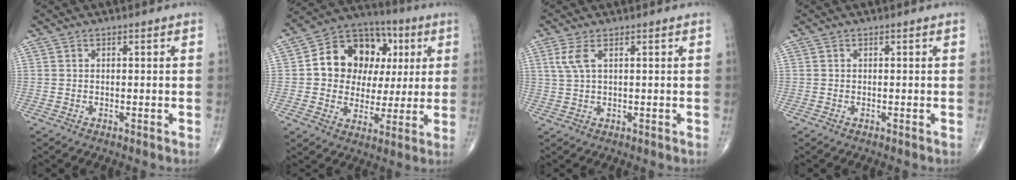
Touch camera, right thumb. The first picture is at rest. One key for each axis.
{"total": 16.9, "fx": 3.3, "fy": 13.4, "fz": 9.8, "tx": -0.103, "ty": 0.020, "tz": 0.053}
{"total": 3.2, "fx": 1.3, "fy": 1.0, "fz": 2.8, "tx": -0.076, "ty": 0.007, "tz": 0.034}
{"total": 0.0}